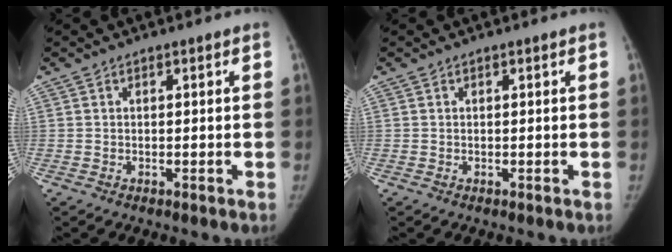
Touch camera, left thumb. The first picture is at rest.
{"total": 0.0}